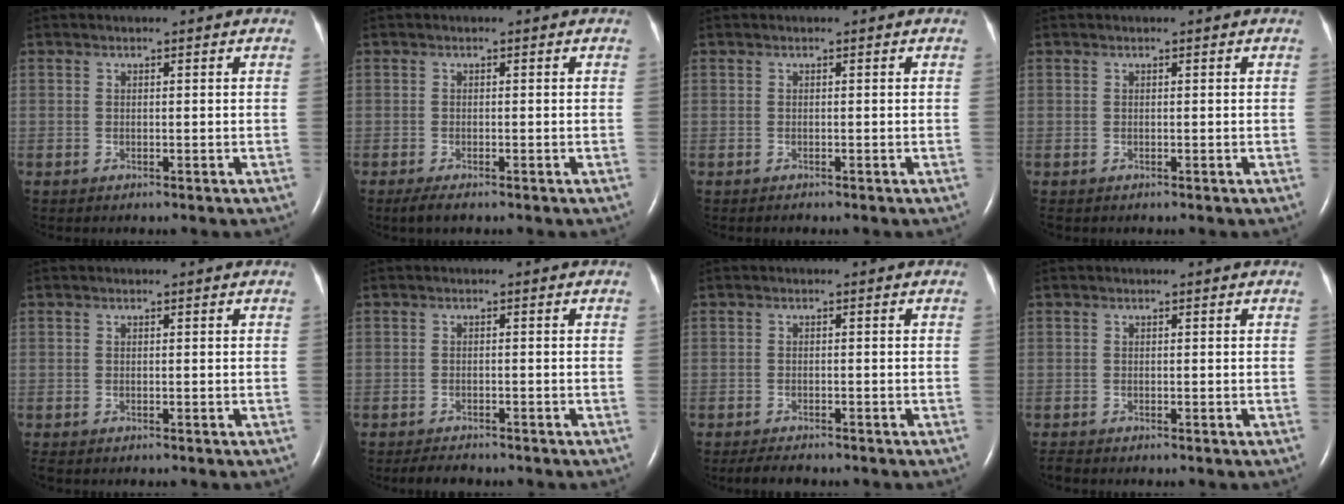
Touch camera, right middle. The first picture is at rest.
{"total": 1.9, "force": [-1.3, 0.4, 1.3], "torque": [-0.032, -0.007, -0.025]}
{"total": 0.0}
{"total": 0.0}
{"total": 0.0}
{"total": 2.6, "force": [-2.3, 0.8, 0.9], "torque": [-0.023, -0.006, -0.032]}
{"total": 2.7, "force": [-2.4, 0.7, 1.1], "torque": [-0.026, -0.008, -0.034]}
{"total": 0.6, "force": [-0.6, -0.1, 0.1], "torque": [-0.009, -0.004, -0.012]}